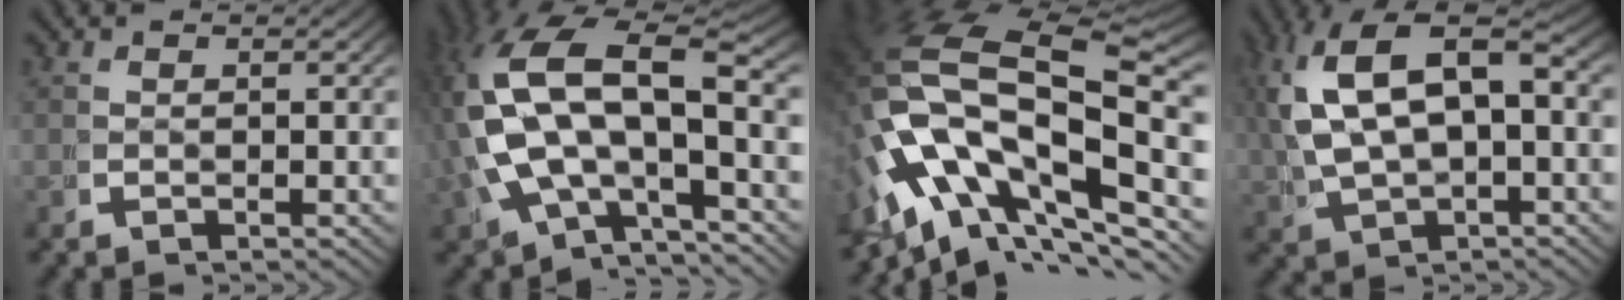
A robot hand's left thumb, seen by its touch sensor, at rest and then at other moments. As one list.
[{"total": 14.3, "force": [1.0, 9.0, 11.1], "torque": [-0.243, -0.030, 0.030]}, {"total": 21.2, "force": [0.5, 13.4, 16.4], "torque": [-0.337, -0.044, 0.024]}, {"total": 10.4, "force": [2.4, 6.2, 8.0], "torque": [-0.164, 0.005, 0.053]}]